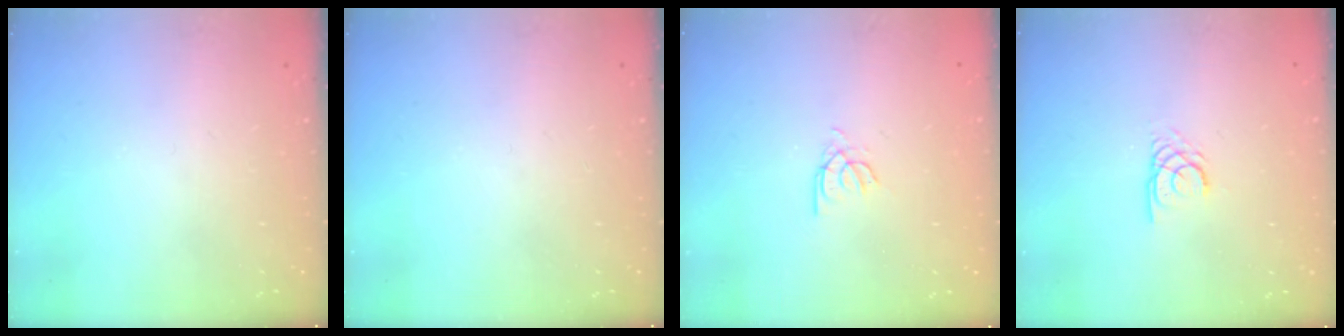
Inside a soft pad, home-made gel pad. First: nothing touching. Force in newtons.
{"total": 0.0}
{"total": 2.6, "press": 2.6, "slide": 0.2}
{"total": 2.7, "press": 2.7, "slide": 0.1}